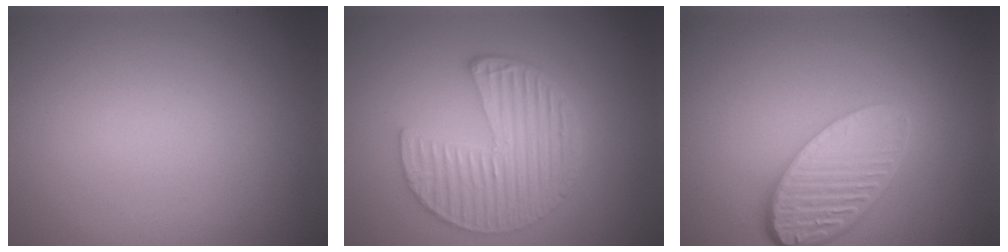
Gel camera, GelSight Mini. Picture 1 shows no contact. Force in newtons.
{"total": 6.6, "press": 4.7, "slide": 4.5}
{"total": 5.1, "press": 3.8, "slide": 3.4}